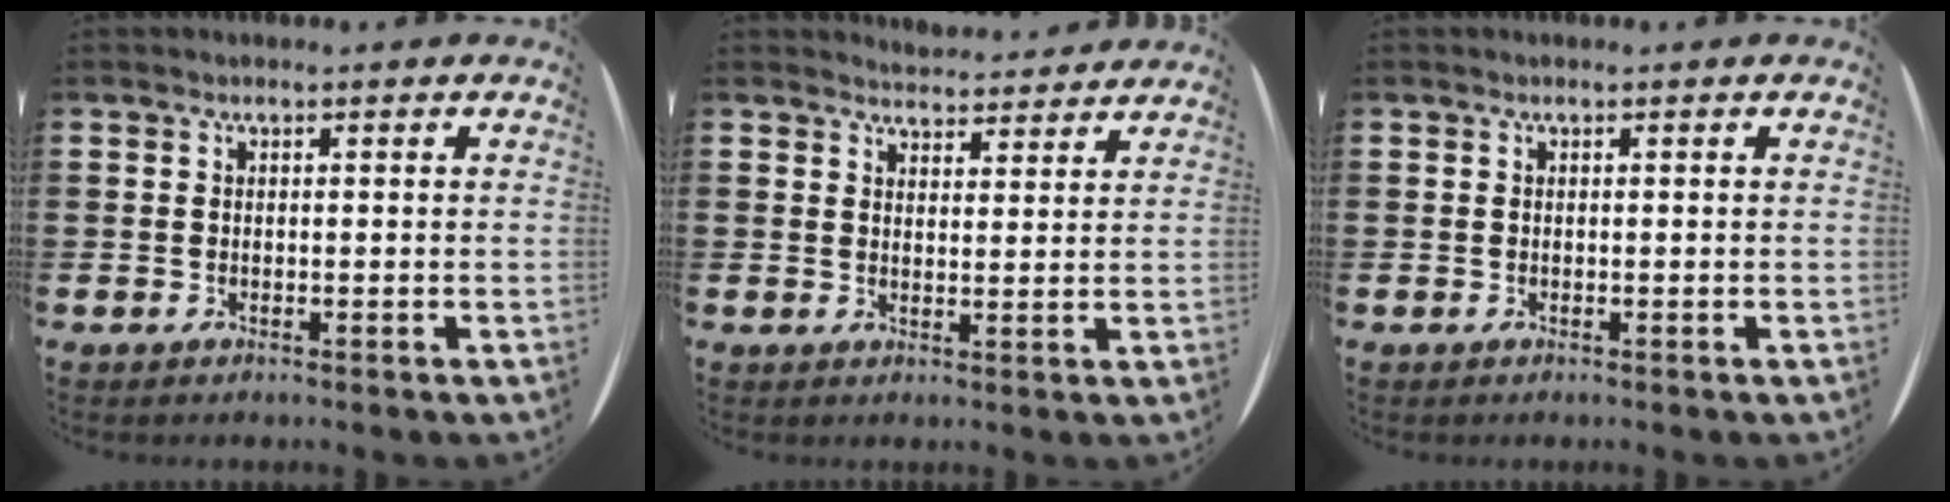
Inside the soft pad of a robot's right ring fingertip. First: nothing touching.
{"total": 3.3, "force": [3.3, 0.3, -0.5], "torque": [-0.001, -0.017, 0.060]}
{"total": 0.0}